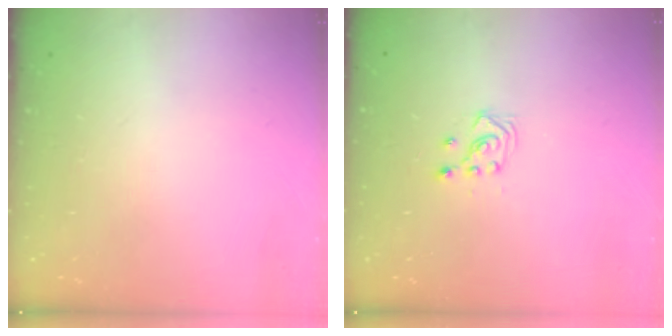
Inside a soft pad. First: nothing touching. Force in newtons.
{"total": 3.0, "press": 2.8, "slide": 1.0}